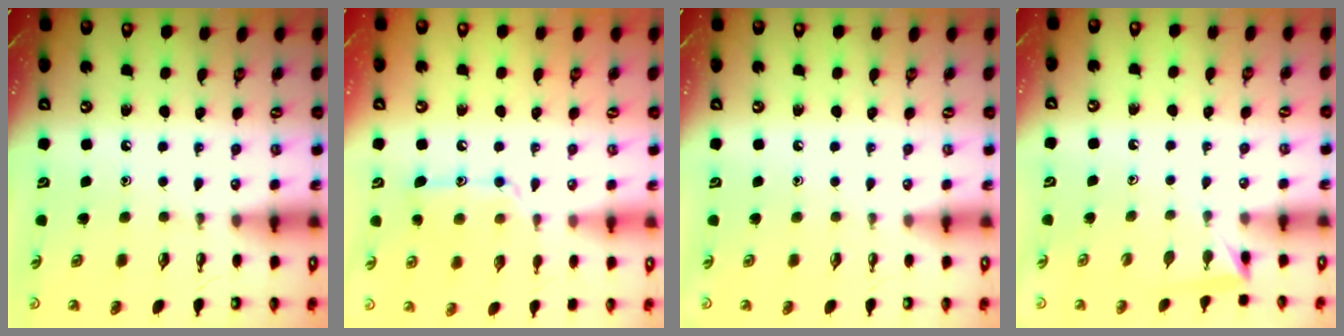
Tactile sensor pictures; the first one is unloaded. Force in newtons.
{"total": 12.5, "press": 12.5, "slide": 0.8}
{"total": 0.0}
{"total": 2.3, "press": 2.3, "slide": 0.3}